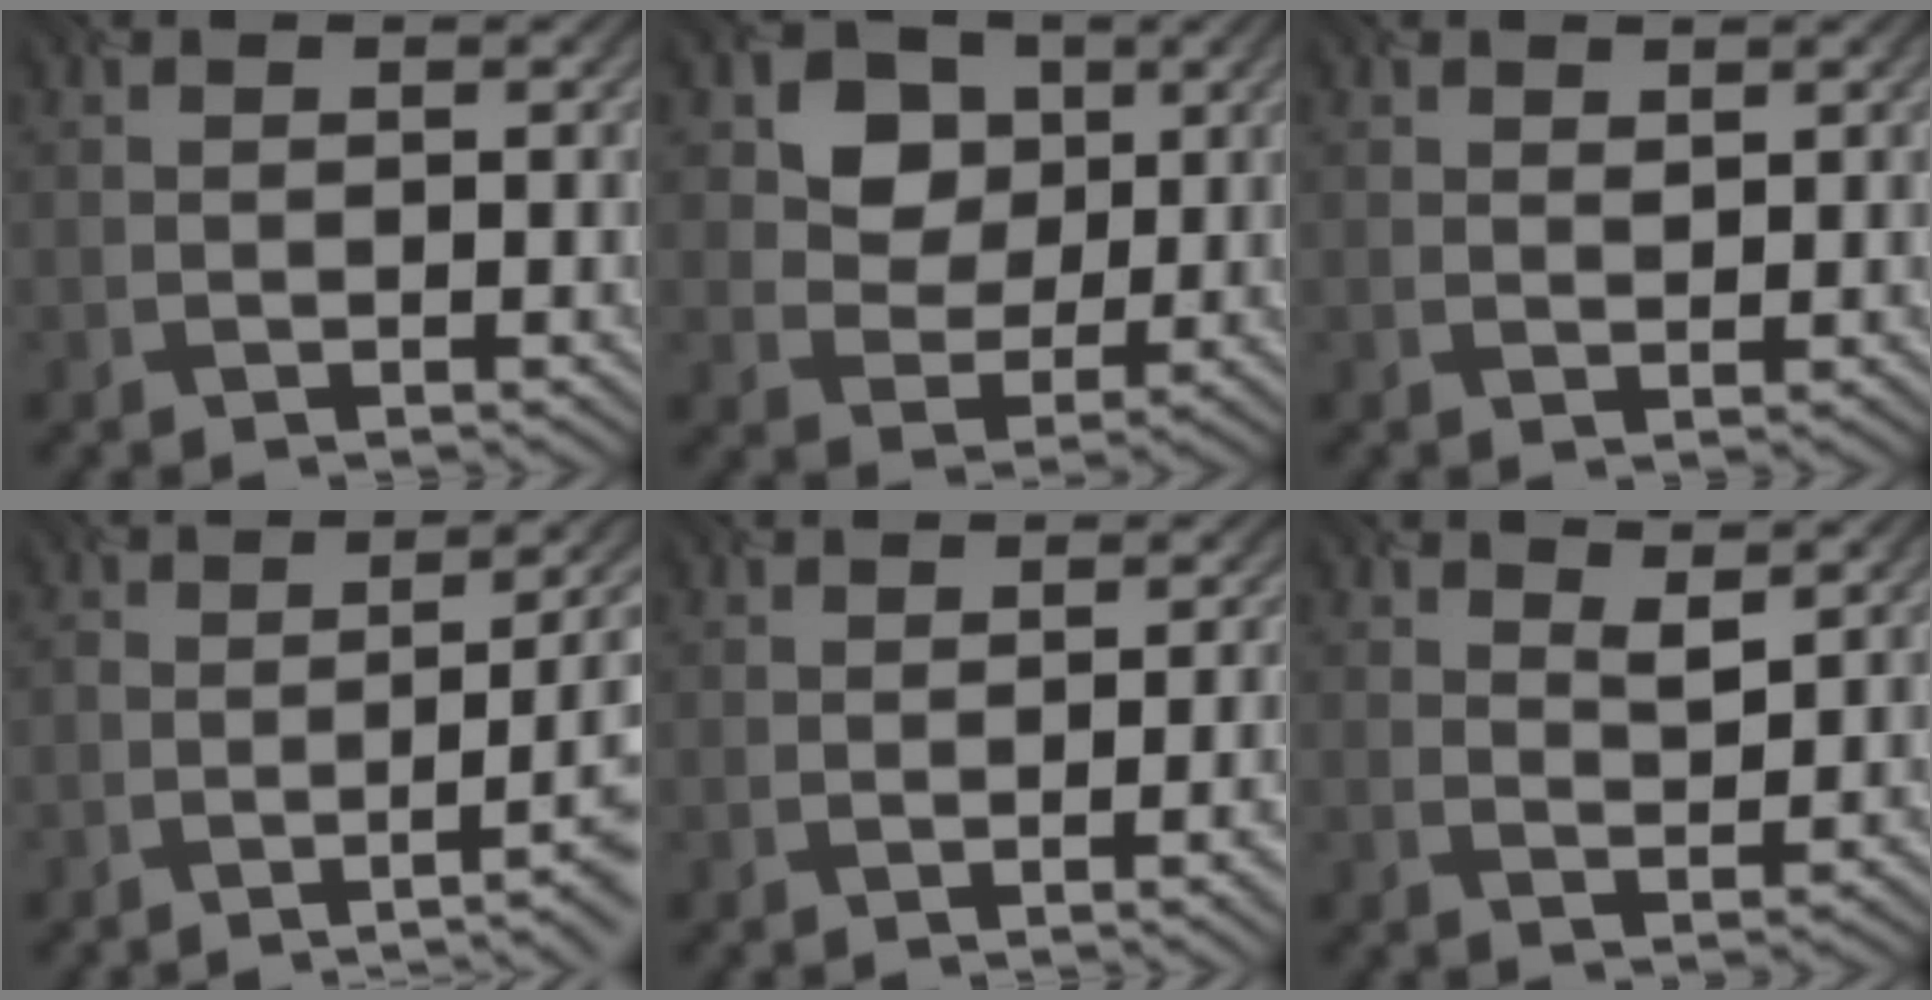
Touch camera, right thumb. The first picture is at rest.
{"total": 6.8, "force": [2.9, 5.8, 2.0], "torque": [-0.076, 0.003, 0.052]}
{"total": 1.1, "force": [1.0, 0.4, -0.2], "torque": [-0.001, 0.003, 0.026]}
{"total": 6.3, "force": [-2.4, 2.0, 5.5], "torque": [-0.069, -0.004, -0.029]}
{"total": 4.8, "force": [-1.6, 1.7, 4.2], "torque": [-0.037, 0.004, -0.013]}
{"total": 2.1, "force": [2.1, 0.3, 0.2], "torque": [-0.012, -0.003, 0.045]}